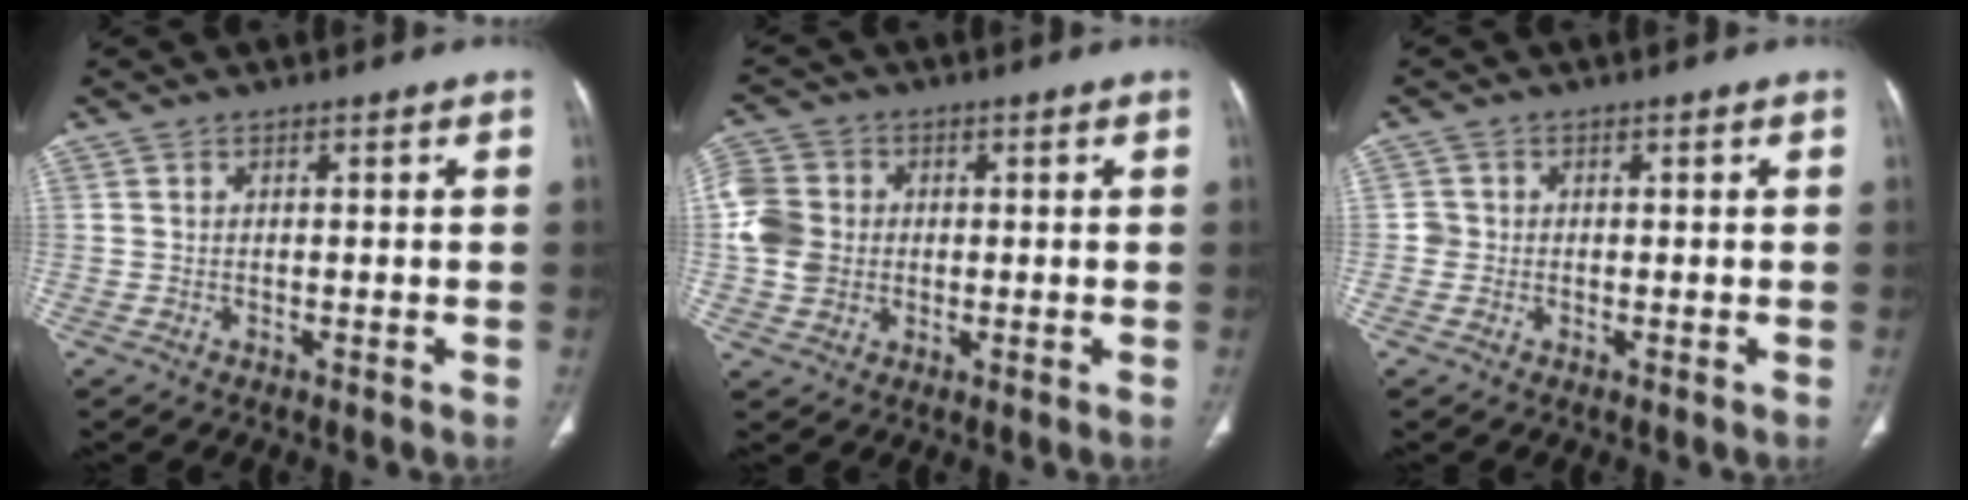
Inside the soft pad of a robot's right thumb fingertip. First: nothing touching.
{"total": 8.4, "force": [0.0, 7.4, 3.9], "torque": [-0.071, 0.011, -0.004]}
{"total": 1.6, "force": [-0.2, 1.6, 0.1], "torque": [0.008, 0.007, -0.006]}